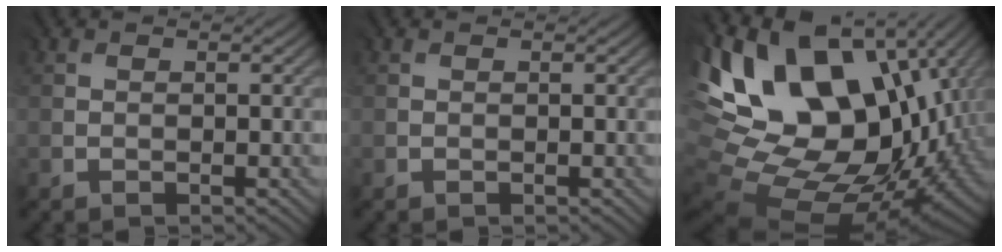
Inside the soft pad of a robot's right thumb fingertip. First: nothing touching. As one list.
[{"total": 0.0}, {"total": 19.9, "force": [4.7, 12.7, 14.6], "torque": [-0.280, -0.020, 0.129]}]